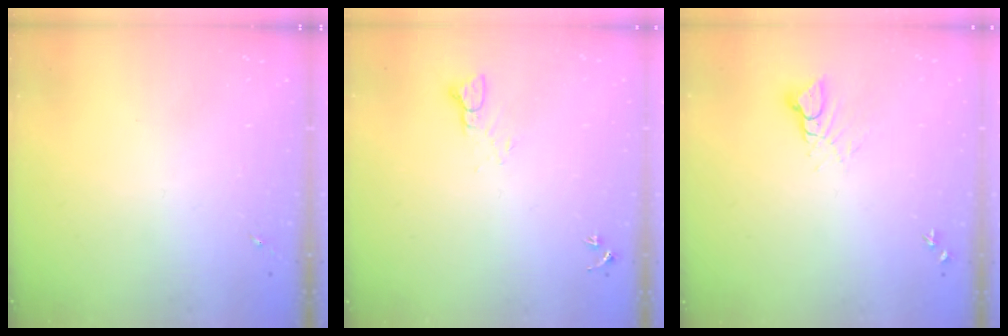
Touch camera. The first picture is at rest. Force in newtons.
{"total": 4.5, "press": 4.5, "slide": 0.3}
{"total": 4.4, "press": 4.4, "slide": 0.1}